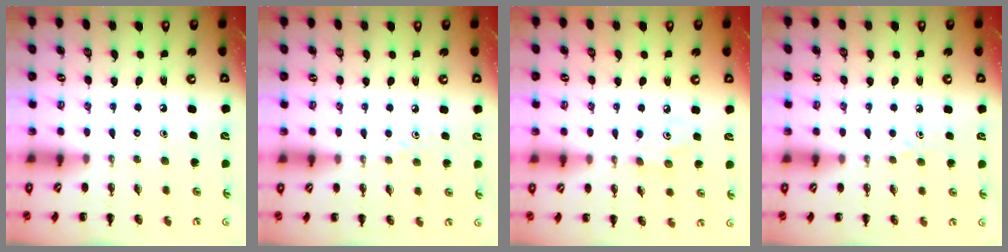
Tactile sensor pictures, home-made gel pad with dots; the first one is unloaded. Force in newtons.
{"total": 2.7, "press": 2.5, "slide": 1.0}
{"total": 3.2, "press": 3.1, "slide": 0.9}
{"total": 3.0, "press": 2.7, "slide": 1.2}